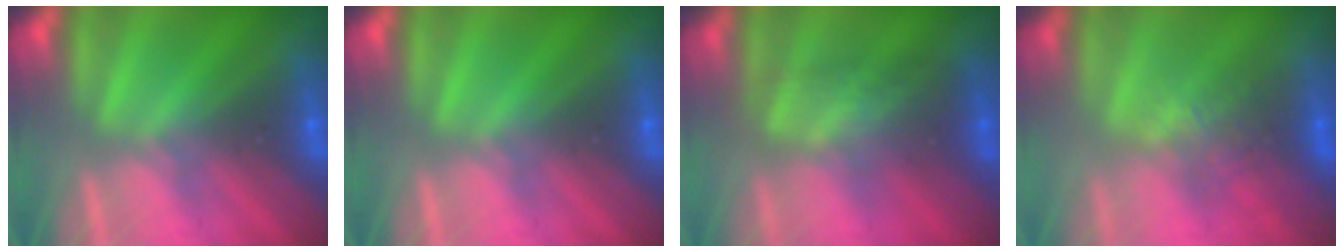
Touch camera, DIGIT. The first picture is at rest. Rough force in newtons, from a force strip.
{"total": 0.0}
{"total": 3.4}
{"total": 2.7}